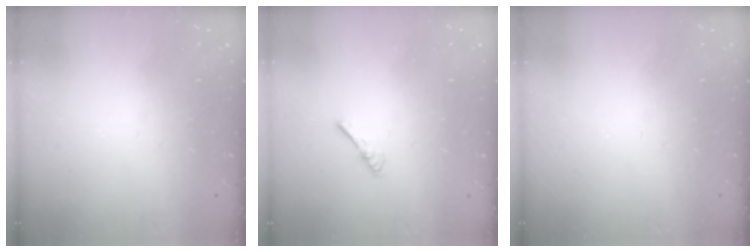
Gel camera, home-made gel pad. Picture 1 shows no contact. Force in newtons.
{"total": 1.8, "press": 1.7, "slide": 0.4}
{"total": 0.0}